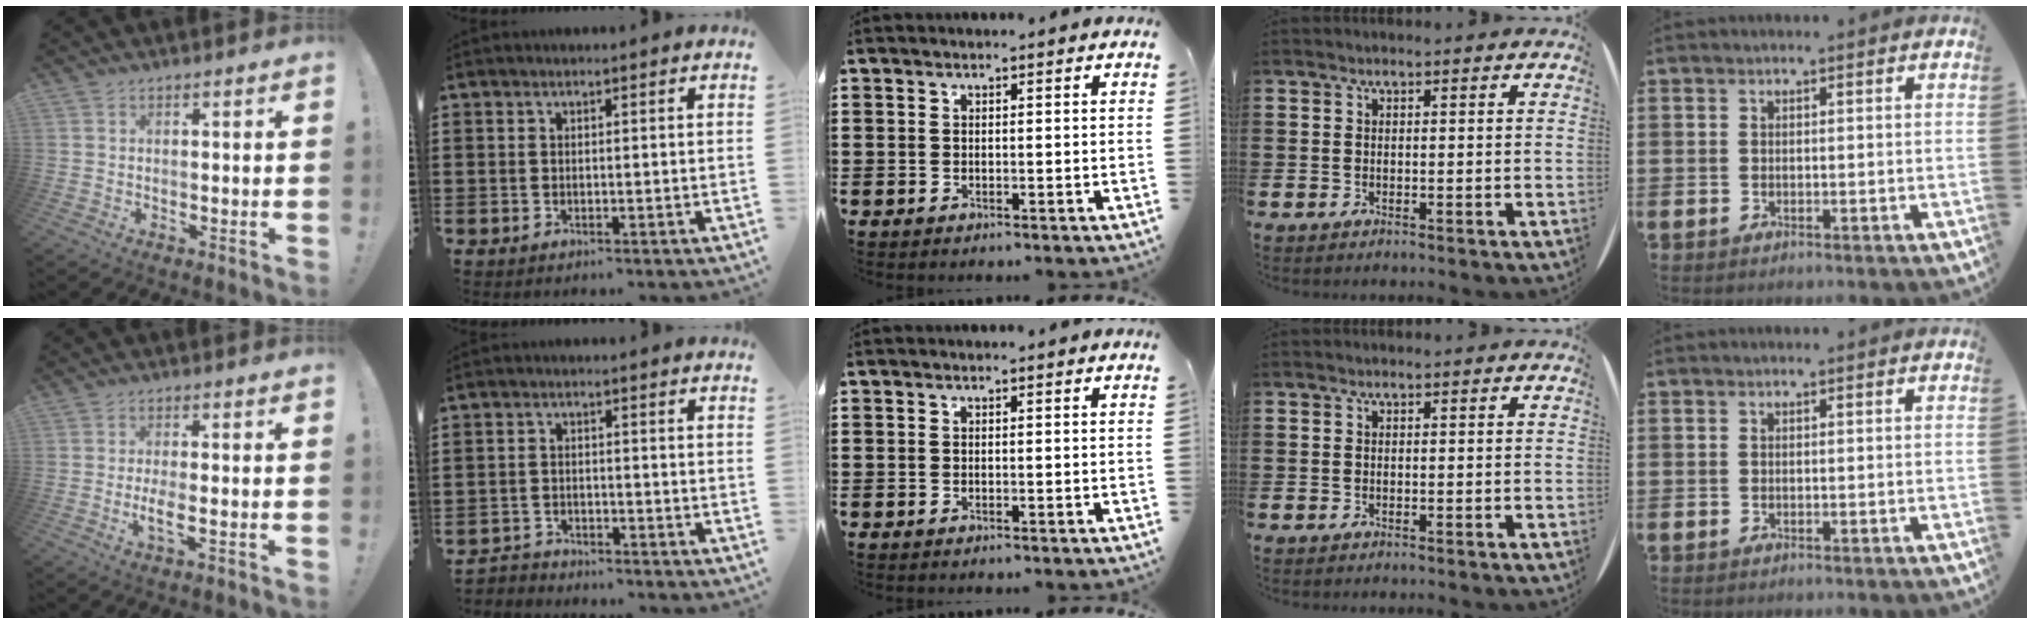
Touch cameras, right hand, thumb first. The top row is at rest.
{"thumb": {"total": 4.2, "force": [-1.0, 0.5, 4.1], "torque": [-0.081, -0.010, -0.018]}, "index": {"total": 2.5, "force": [-2.4, 0.3, -0.4], "torque": [0.000, 0.000, -0.055]}}